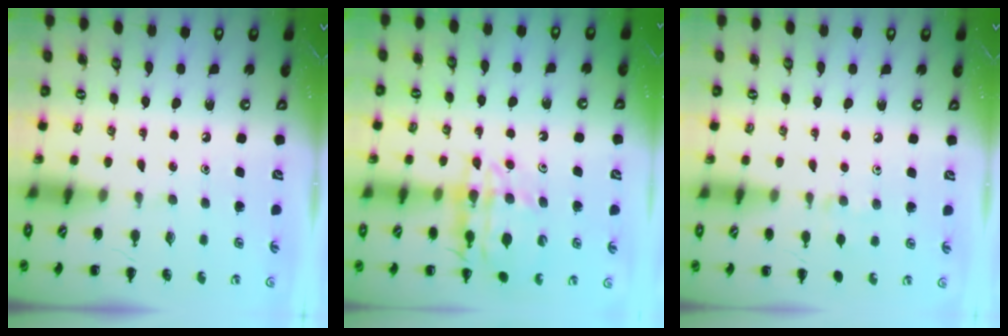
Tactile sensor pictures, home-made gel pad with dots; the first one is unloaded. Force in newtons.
{"total": 14.6, "press": 14.3, "slide": 3.1}
{"total": 2.9, "press": 2.7, "slide": 1.0}